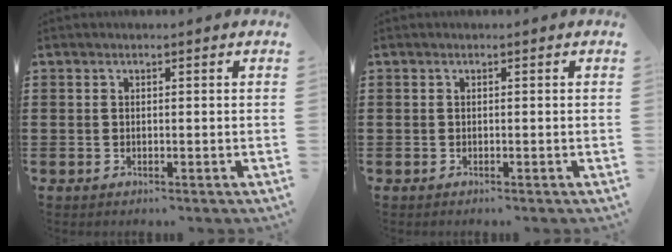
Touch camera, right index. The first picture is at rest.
{"total": 0.0}